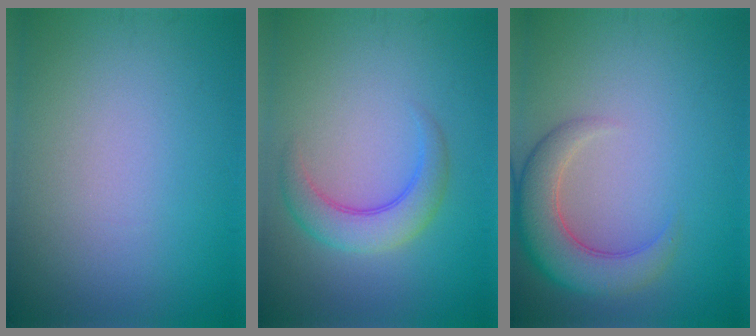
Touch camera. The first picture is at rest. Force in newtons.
{"total": 3.6, "press": 3.6, "slide": 0.2}
{"total": 4.7, "press": 4.7, "slide": 0.3}